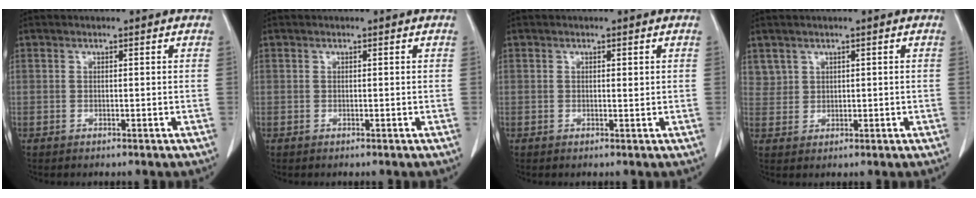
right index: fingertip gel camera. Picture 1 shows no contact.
{"total": 0.0}
{"total": 0.7, "force": [0.2, 0.2, 0.7], "torque": [-0.010, -0.001, 0.002]}
{"total": 2.2, "force": [1.3, 1.8, 0.1], "torque": [0.005, 0.007, 0.027]}